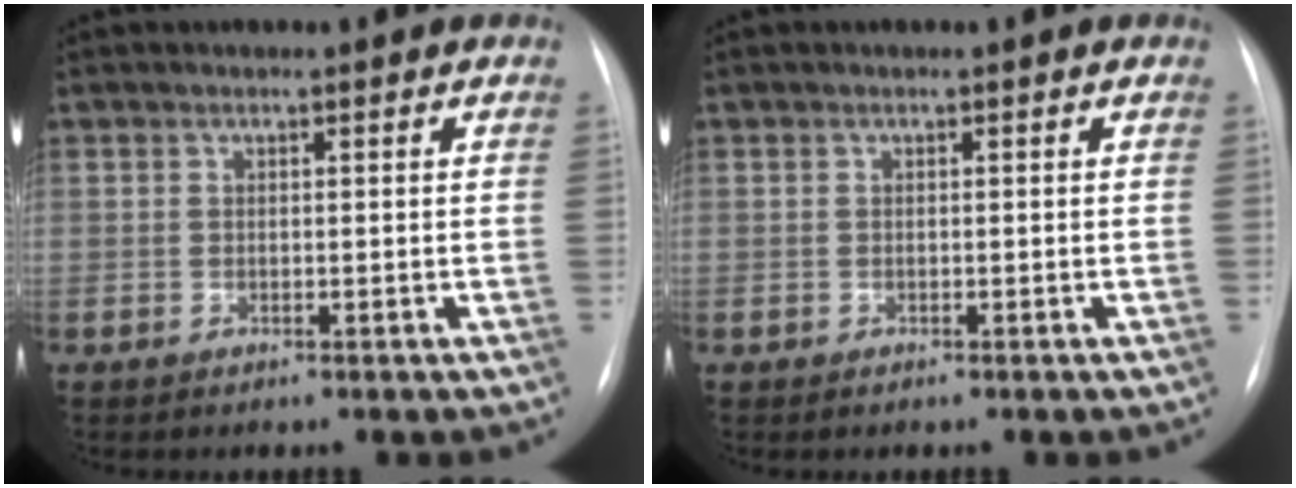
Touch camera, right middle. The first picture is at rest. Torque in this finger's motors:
{"motor_torque": [-0.09, 0.10, 0.02, 0.01]}